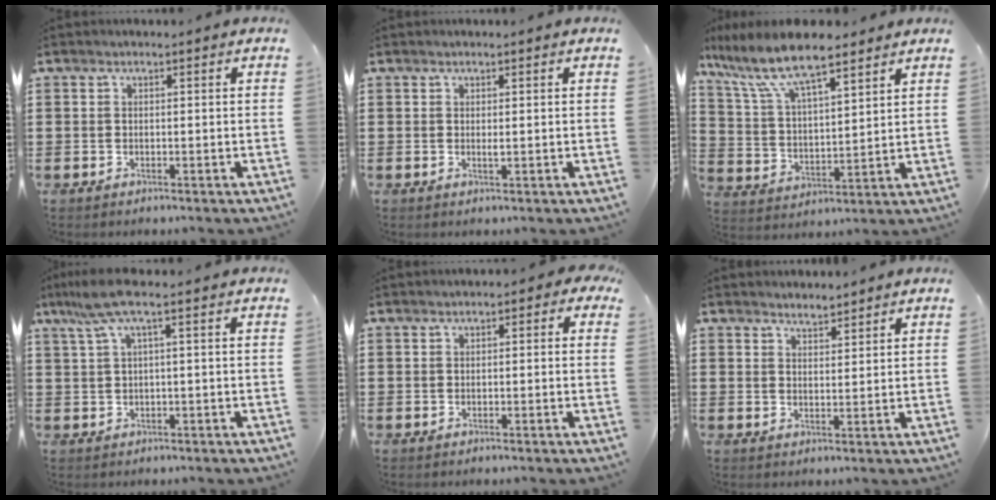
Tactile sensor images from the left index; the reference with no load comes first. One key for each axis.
{"total": 0.8, "fx": 0.1, "fy": 0.1, "fz": 0.8, "tx": -0.015, "ty": -0.004, "tz": 0.003}
{"total": 10.1, "fx": 7.8, "fy": 2.4, "fz": 5.9, "tx": -0.144, "ty": -0.024, "tz": 0.135}
{"total": 5.4, "fx": 1.4, "fy": 0.6, "fz": 5.2, "tx": -0.115, "ty": -0.003, "tz": 0.019}
{"total": 0.8, "fx": -0.3, "fy": 0.5, "fz": 0.6, "tx": -0.014, "ty": 0.003, "tz": -0.007}
{"total": 2.3, "fx": 2.3, "fy": 0.3, "fz": -0.1, "tx": -0.004, "ty": -0.001, "tz": 0.044}